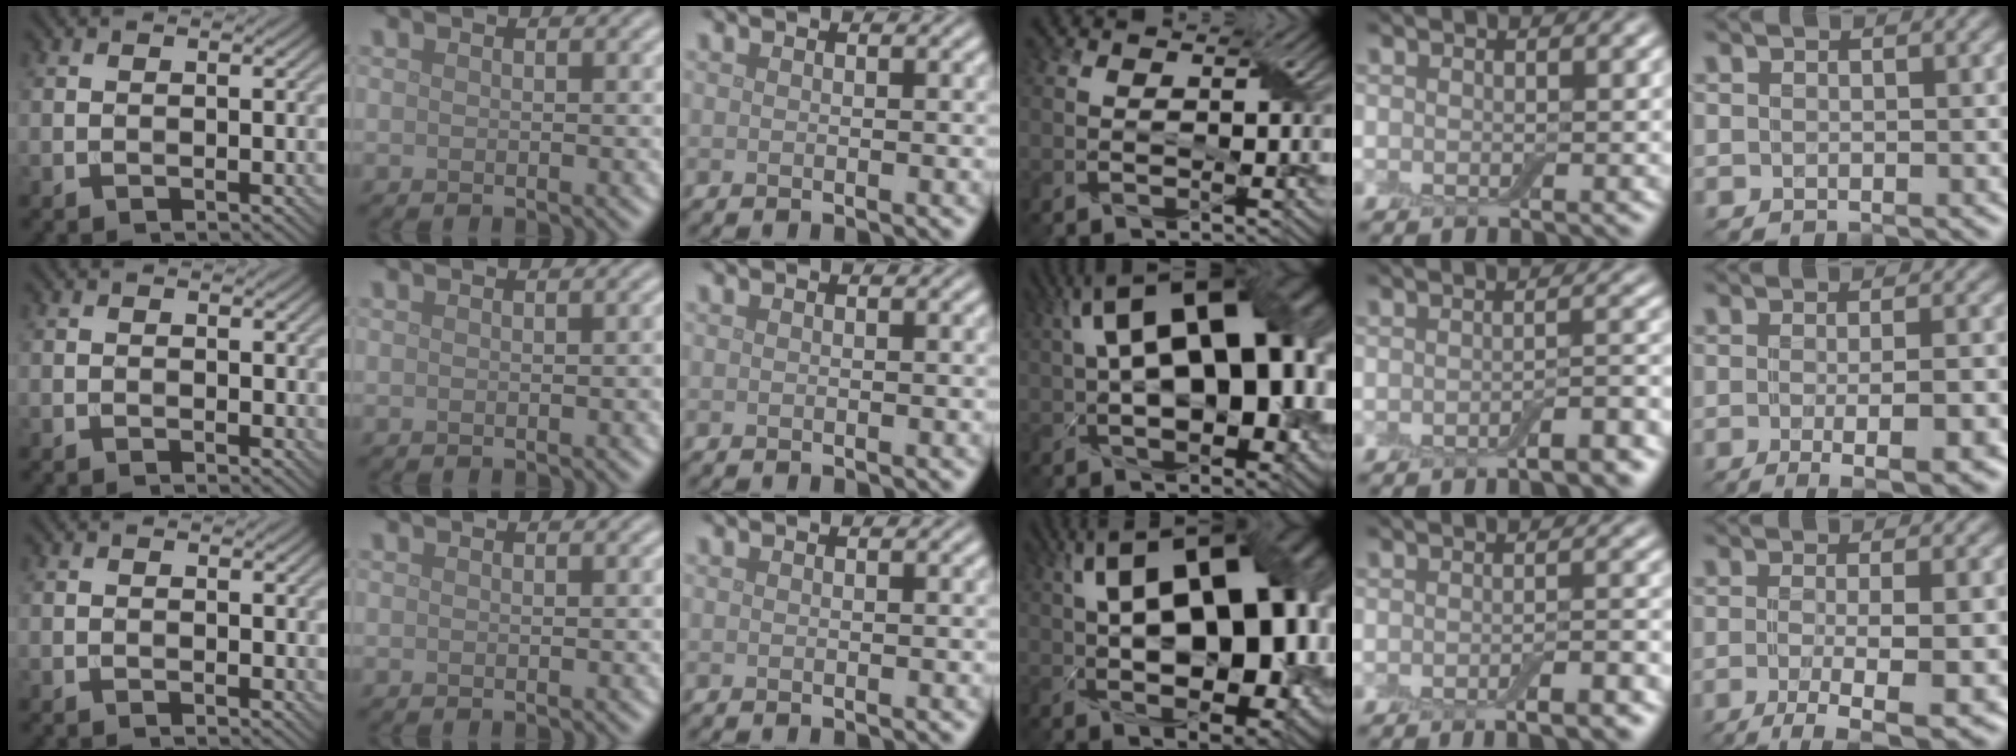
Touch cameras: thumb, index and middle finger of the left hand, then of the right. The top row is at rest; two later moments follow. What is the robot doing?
{"motion": "wrap", "object": "adhesive wrap"}